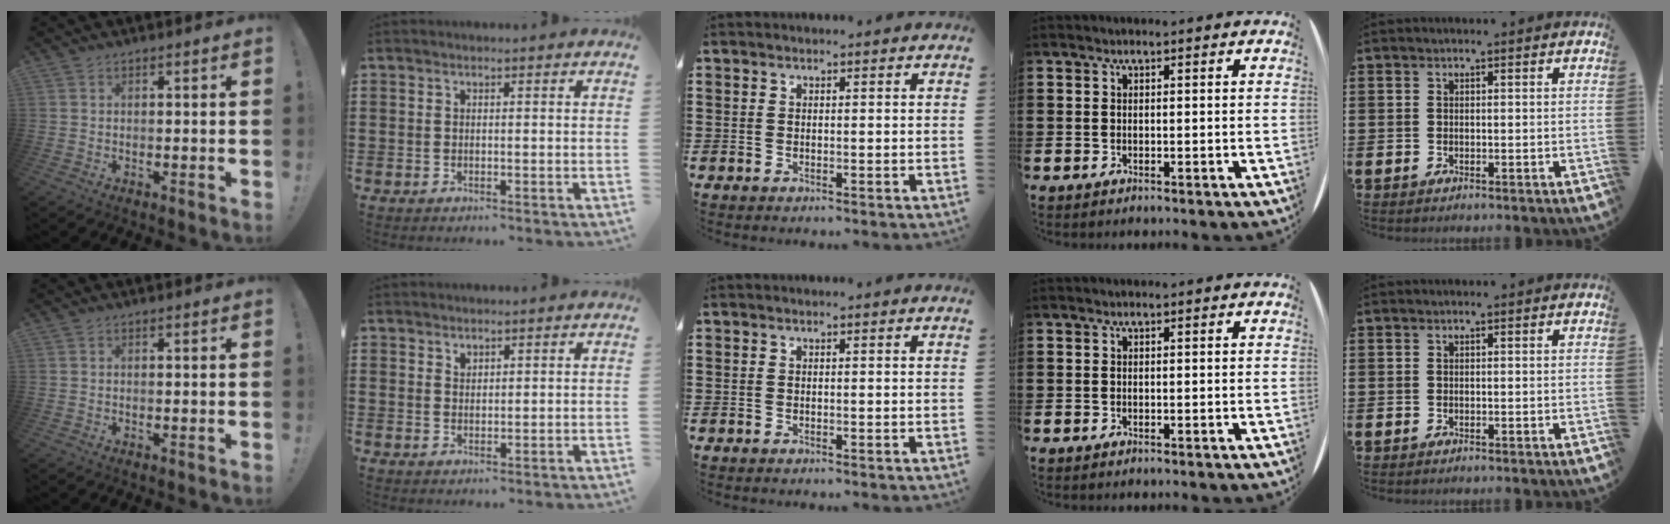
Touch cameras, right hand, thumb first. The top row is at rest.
{"index": {"total": 1.2, "force": [1.1, 0.5, 0.1], "torque": [-0.003, -0.001, 0.022]}}